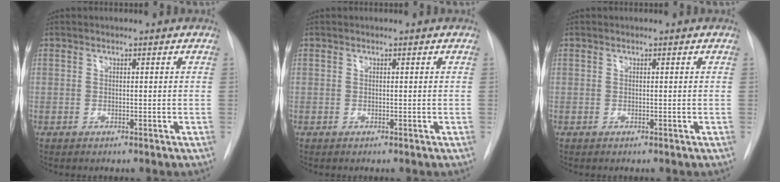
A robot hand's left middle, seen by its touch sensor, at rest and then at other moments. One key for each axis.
{"total": 0.0}
{"total": 0.0}